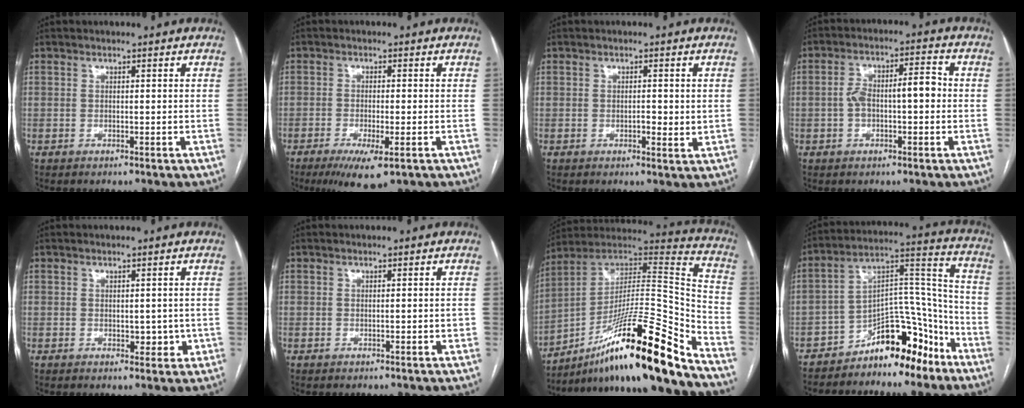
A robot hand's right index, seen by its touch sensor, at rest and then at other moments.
{"total": 6.7, "force": [-3.6, 1.1, 5.5], "torque": [-0.095, -0.018, -0.056]}
{"total": 2.3, "force": [0.0, 0.9, 2.1], "torque": [-0.030, -0.001, 0.000]}
{"total": 7.2, "force": [-0.4, 2.7, 6.7], "torque": [-0.127, 0.036, -0.007]}
{"total": 2.7, "force": [-0.3, 1.7, 2.1], "torque": [-0.021, 0.000, 0.003]}
{"total": 0.8, "force": [-0.1, 0.2, 0.8], "torque": [-0.012, -0.001, 0.000]}
{"total": 24.8, "force": [-16.9, 0.6, 18.2], "torque": [-0.262, 0.015, -0.291]}
{"total": 12.7, "force": [-9.1, 5.5, 6.9], "torque": [-0.103, 0.061, -0.147]}